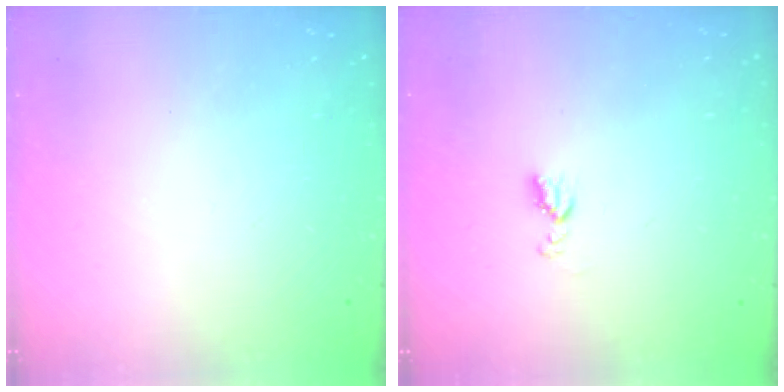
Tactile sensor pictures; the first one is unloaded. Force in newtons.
{"total": 4.5, "press": 4.5, "slide": 0.6}